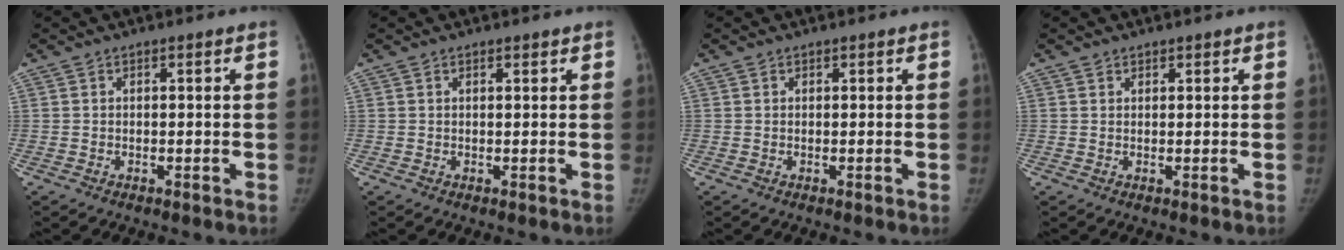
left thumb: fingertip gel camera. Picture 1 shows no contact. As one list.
[{"total": 0.7, "force": [0.5, 0.2, 0.3], "torque": [-0.006, -0.004, 0.008]}, {"total": 0.0}, {"total": 0.8, "force": [0.7, 0.5, 0.0], "torque": [0.010, -0.004, 0.007]}]